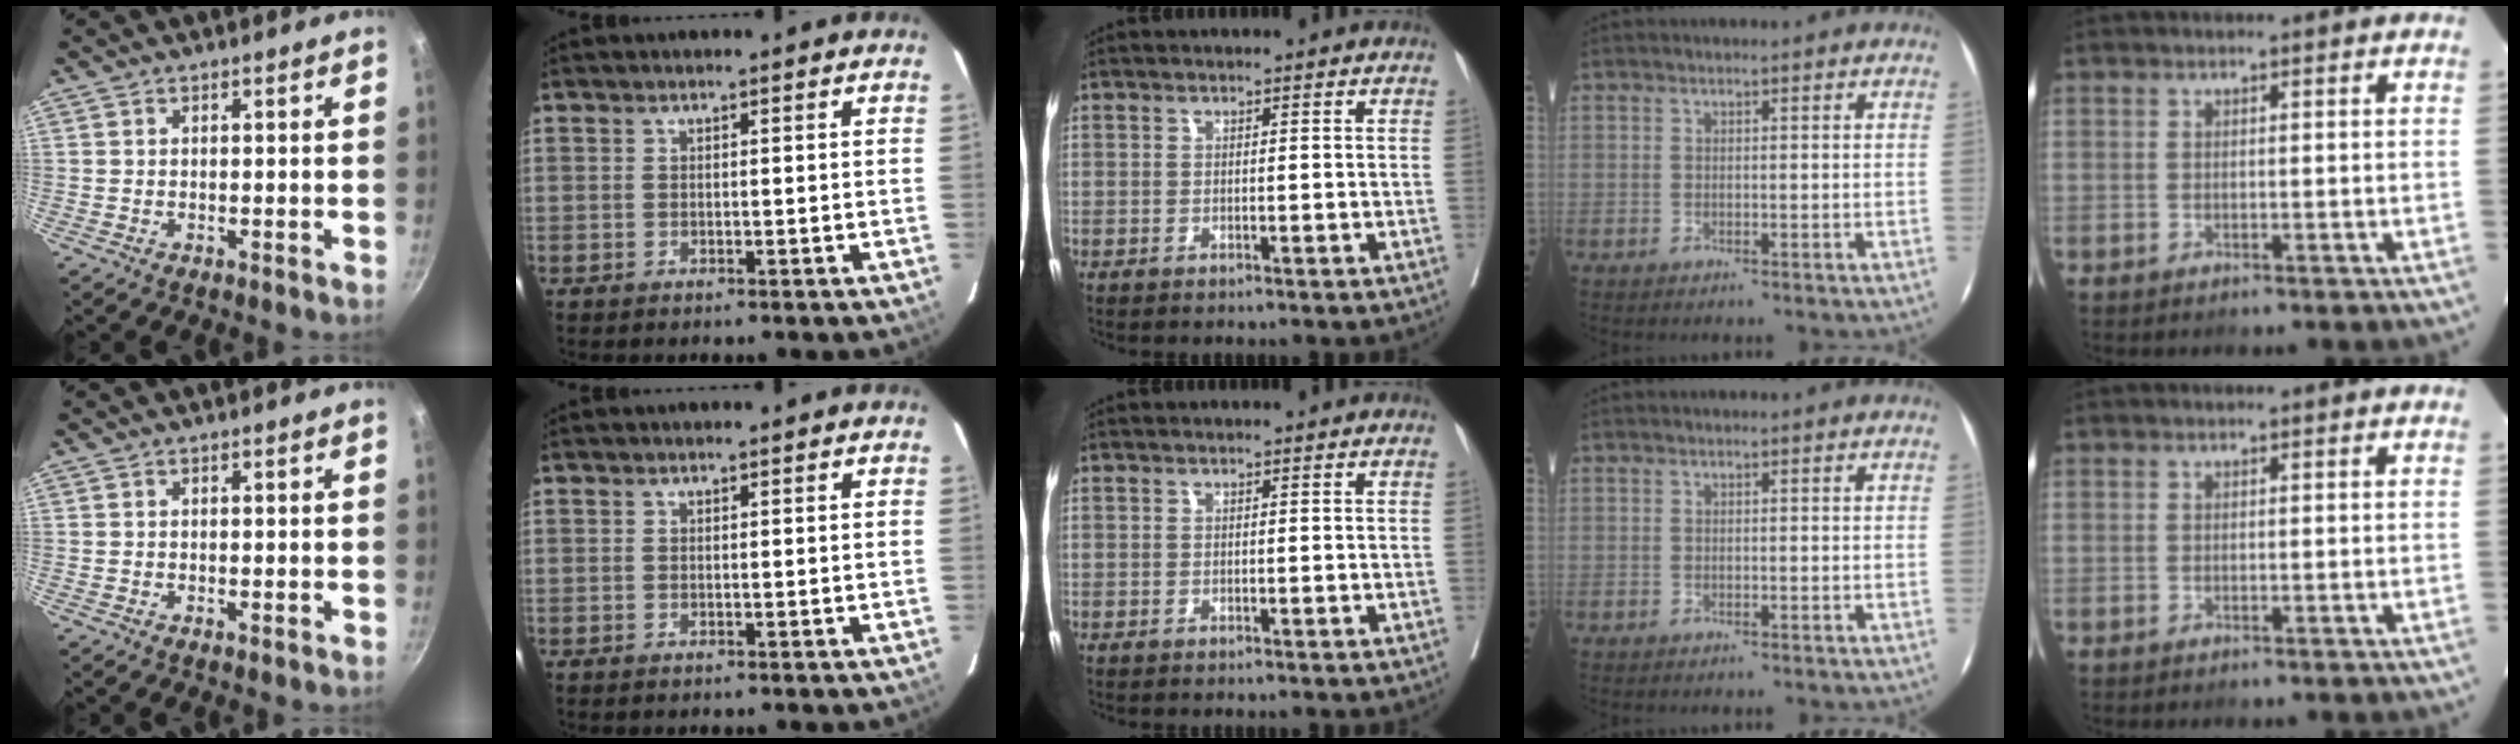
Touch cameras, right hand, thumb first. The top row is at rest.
{}